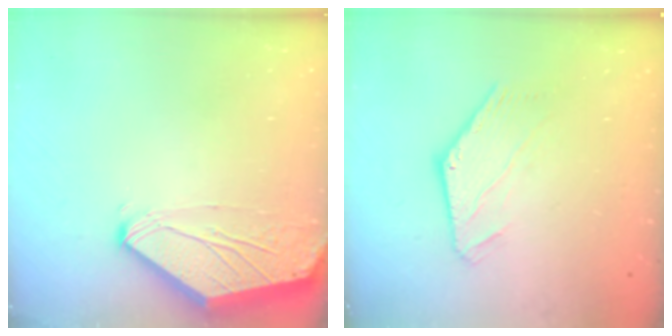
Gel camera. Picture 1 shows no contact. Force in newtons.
{"total": 1.1, "press": 1.1, "slide": 0.2}